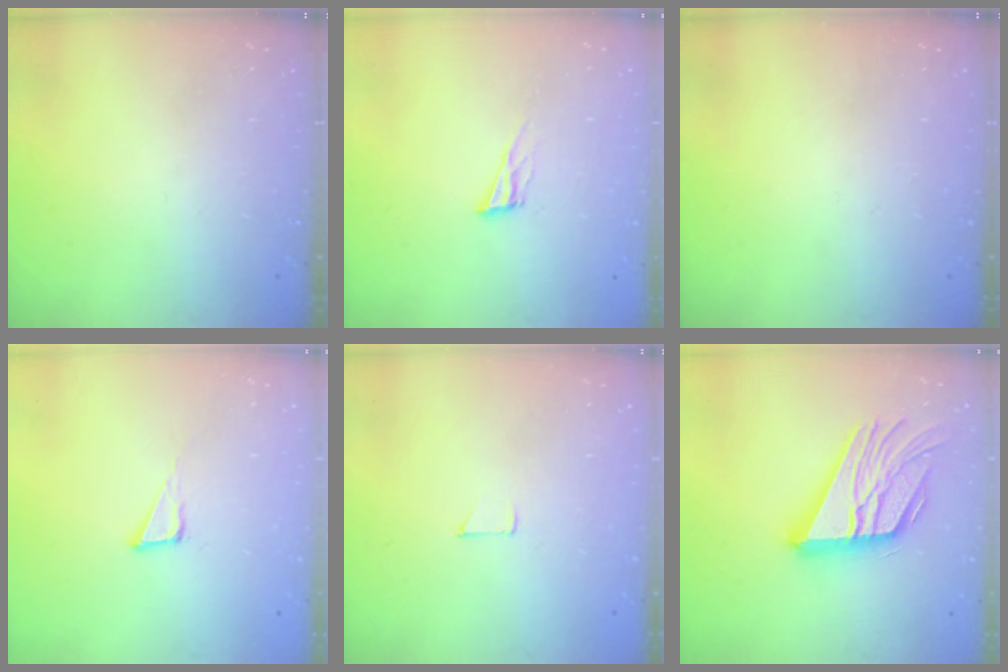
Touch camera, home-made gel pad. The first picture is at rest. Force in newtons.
{"total": 8.4, "press": 8.0, "slide": 2.2}
{"total": 0.0}
{"total": 3.8, "press": 3.8, "slide": 0.2}
{"total": 3.4, "press": 3.4, "slide": 0.3}
{"total": 21.7, "press": 21.6, "slide": 1.9}